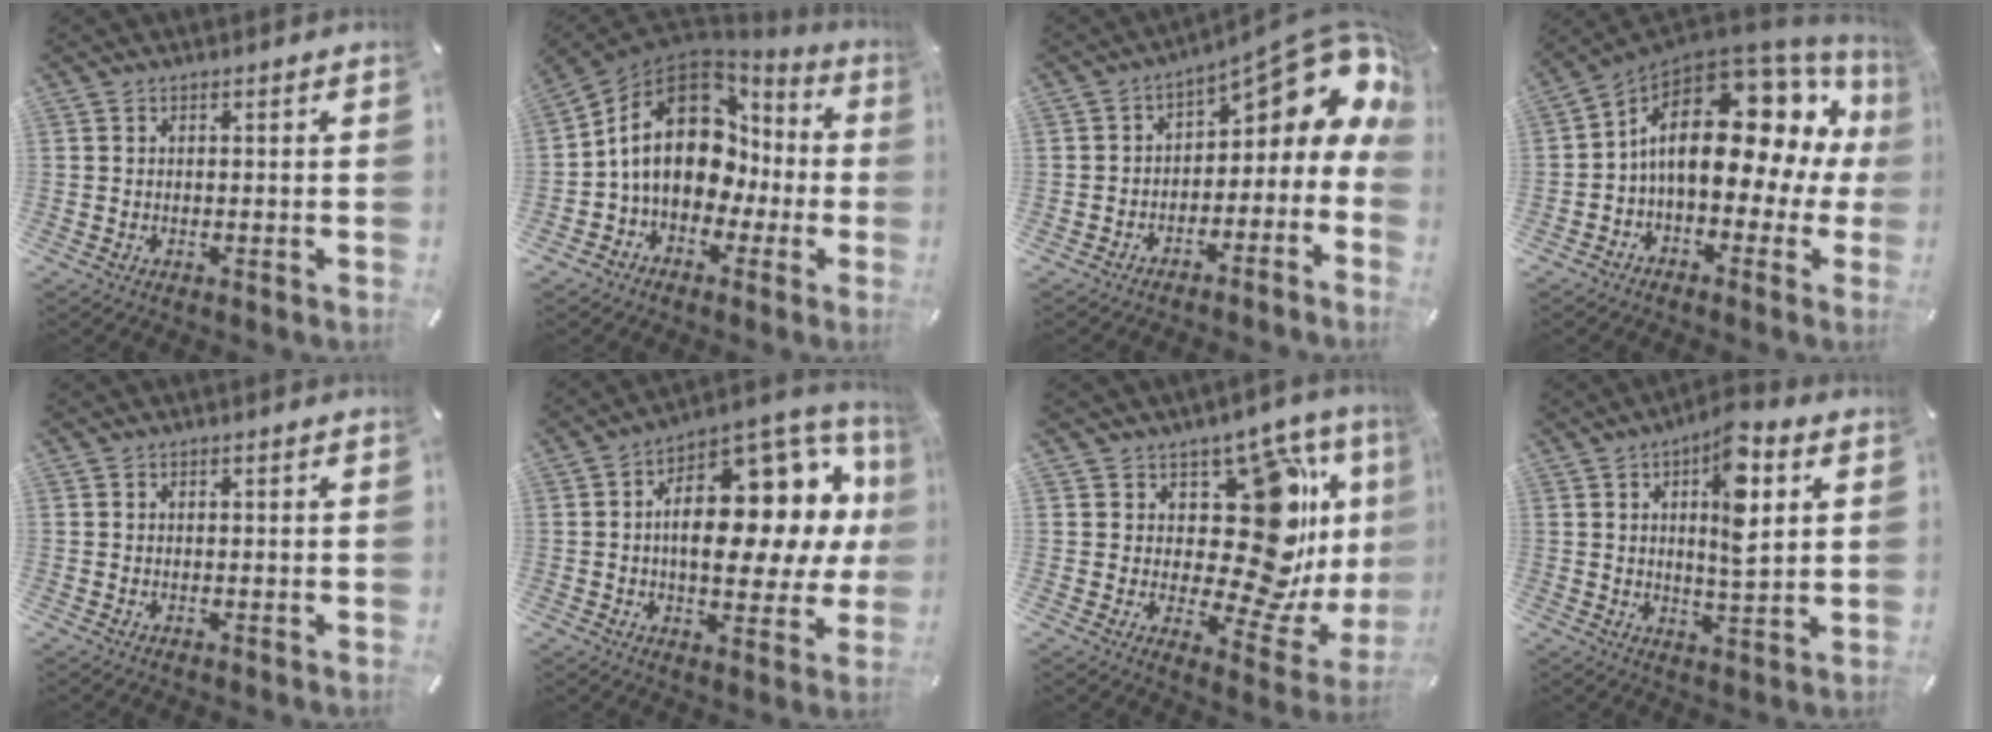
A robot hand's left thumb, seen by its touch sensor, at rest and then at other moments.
{"total": 18.5, "force": [2.1, 13.7, 12.3], "torque": [-0.230, 0.001, 0.038]}
{"total": 12.1, "force": [5.5, 6.0, 8.9], "torque": [-0.104, -0.050, 0.086]}
{"total": 21.0, "force": [3.5, 12.1, 16.8], "torque": [-0.259, -0.026, 0.053]}
{"total": 0.0}
{"total": 20.7, "force": [5.5, 11.4, 16.4], "torque": [-0.216, -0.058, 0.091]}
{"total": 23.0, "force": [5.9, 13.3, 17.9], "torque": [-0.241, -0.062, 0.105]}
{"total": 11.2, "force": [3.9, 4.0, 9.7], "torque": [-0.142, -0.015, 0.058]}